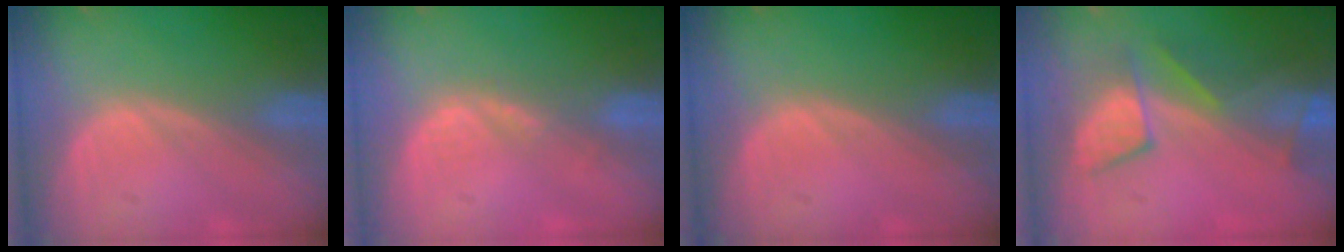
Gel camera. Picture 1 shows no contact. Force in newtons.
{"total": 2.3, "press": 1.8, "slide": 1.5}
{"total": 0.0}
{"total": 7.7, "press": 7.3, "slide": 2.5}